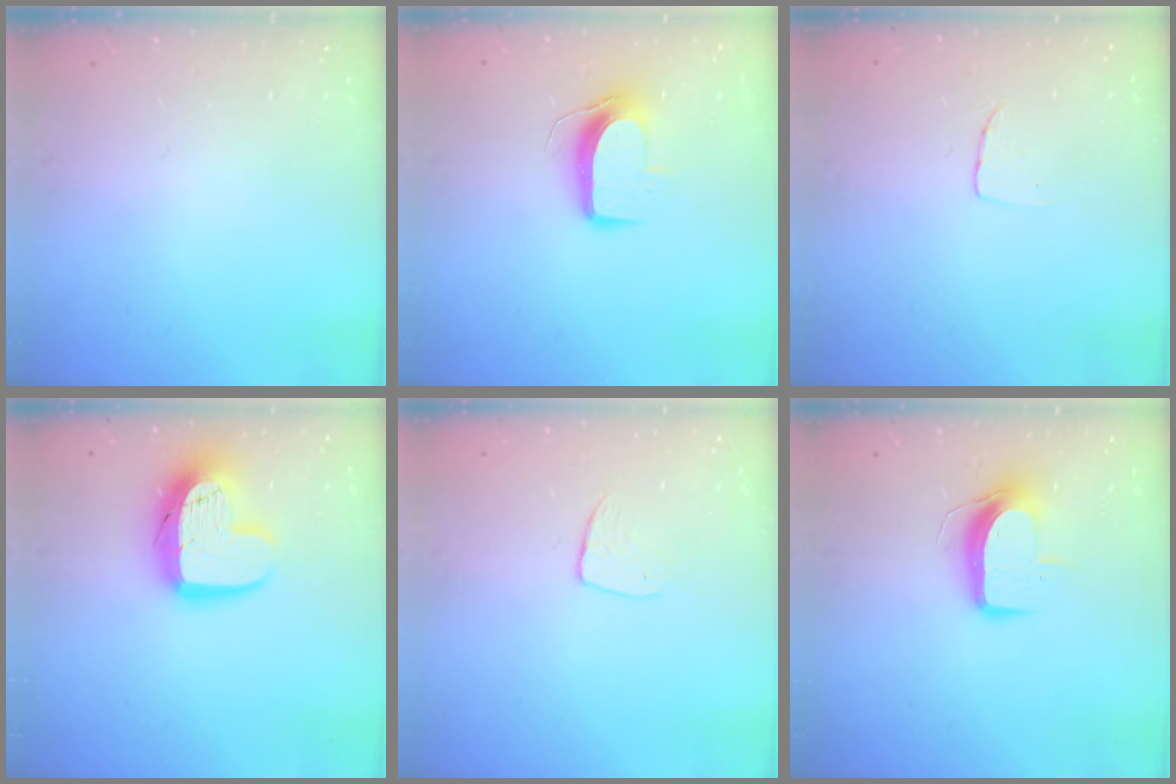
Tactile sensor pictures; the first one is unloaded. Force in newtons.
{"total": 9.5, "press": 9.5, "slide": 0.3}
{"total": 2.9, "press": 2.9, "slide": 0.1}
{"total": 14.3, "press": 14.3, "slide": 1.2}
{"total": 7.0, "press": 6.9, "slide": 0.5}
{"total": 9.5, "press": 9.5, "slide": 0.8}